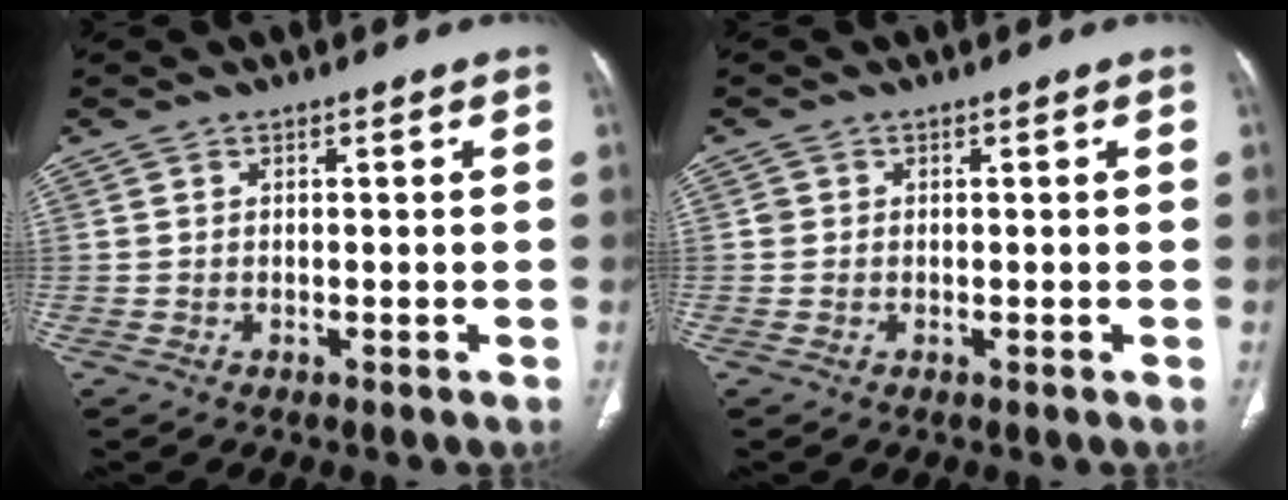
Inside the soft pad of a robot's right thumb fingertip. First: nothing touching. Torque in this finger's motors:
{"motor_torque": [0.15, 0.12, 0.47, 0.28, -0.06]}